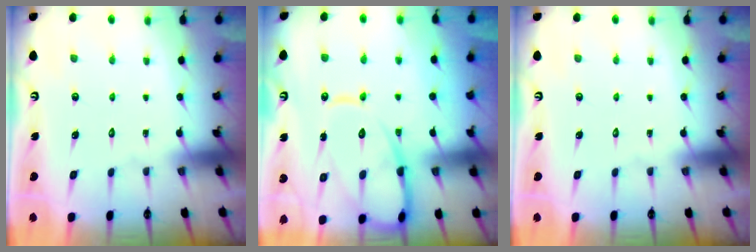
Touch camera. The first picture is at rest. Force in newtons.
{"total": 13.7, "press": 13.6, "slide": 1.4}
{"total": 0.0}